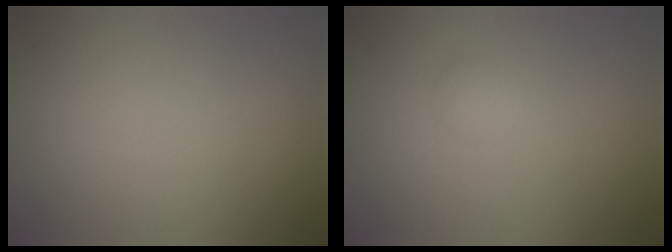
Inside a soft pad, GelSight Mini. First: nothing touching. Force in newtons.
{"total": 0.8, "press": 0.8, "slide": 0.0}